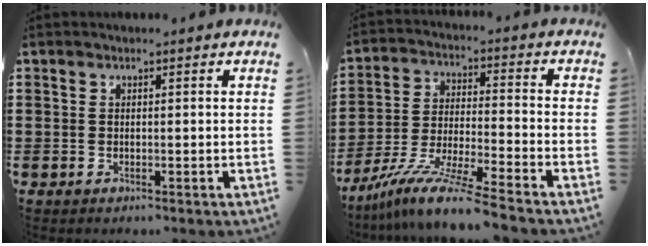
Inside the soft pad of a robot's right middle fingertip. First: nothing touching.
{"total": 10.6, "force": [-9.1, -0.2, 5.3], "torque": [-0.105, 0.002, -0.182]}